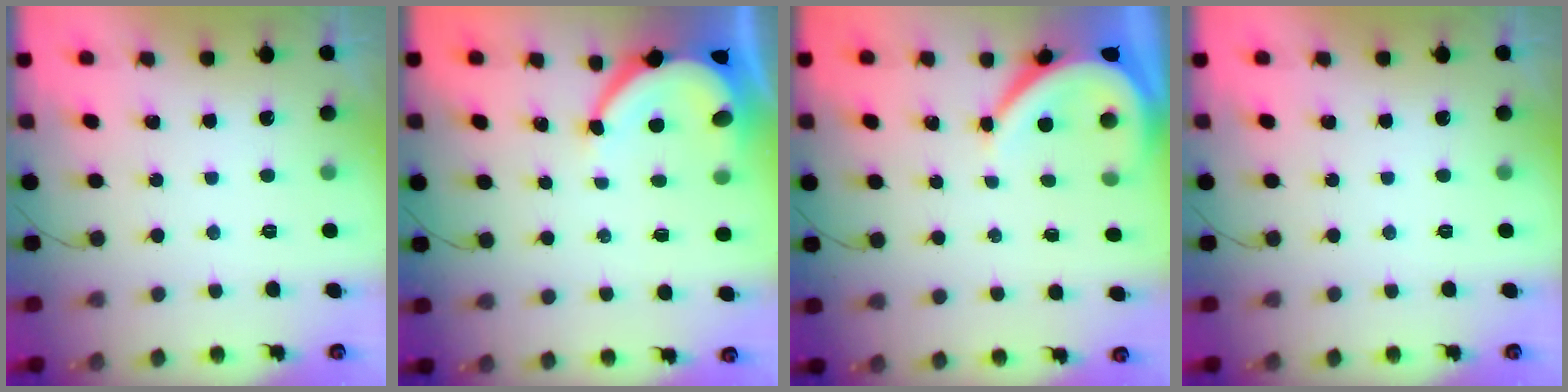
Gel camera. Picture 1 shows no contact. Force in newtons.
{"total": 6.6, "press": 6.5, "slide": 0.8}
{"total": 7.2, "press": 7.2, "slide": 0.7}
{"total": 0.0}